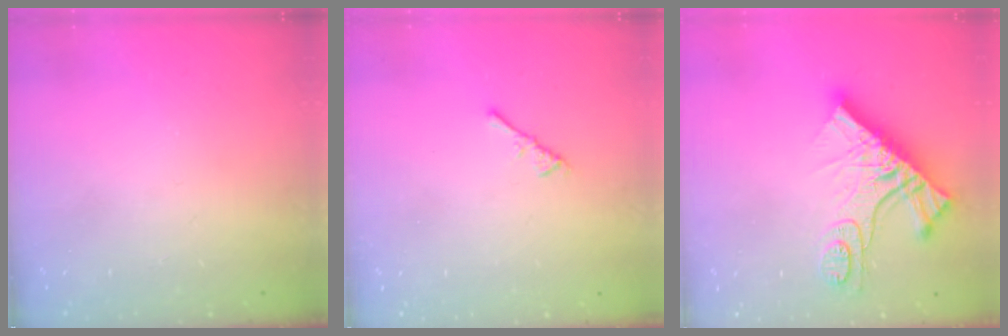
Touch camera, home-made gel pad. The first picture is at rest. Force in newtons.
{"total": 2.2, "press": 2.1, "slide": 0.5}
{"total": 16.3, "press": 16.3, "slide": 1.4}